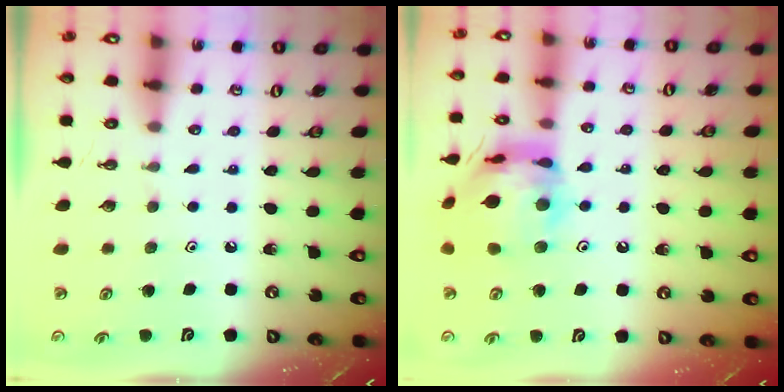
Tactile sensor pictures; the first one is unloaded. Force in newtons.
{"total": 17.0, "press": 16.9, "slide": 2.0}